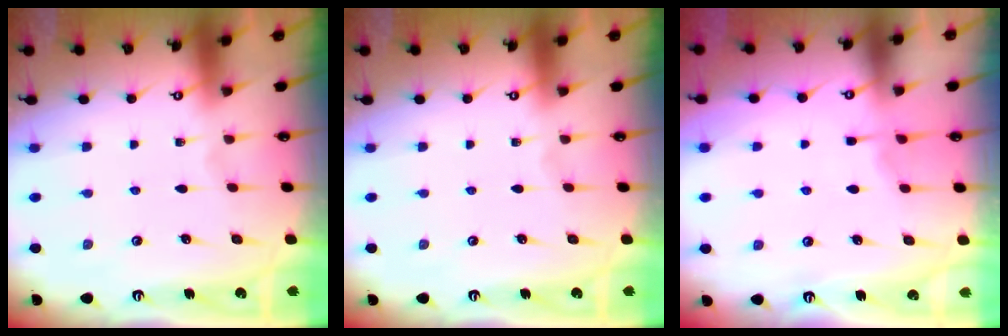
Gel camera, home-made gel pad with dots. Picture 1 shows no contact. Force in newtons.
{"total": 0.0}
{"total": 3.2, "press": 3.1, "slide": 0.4}